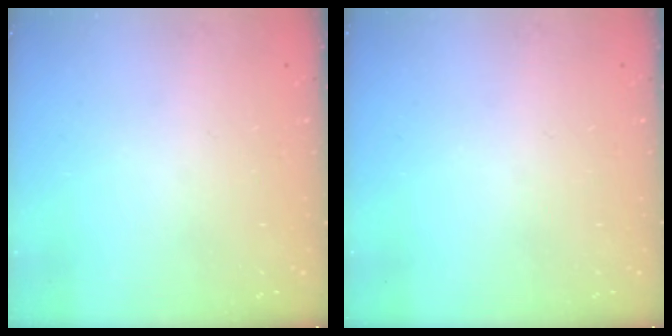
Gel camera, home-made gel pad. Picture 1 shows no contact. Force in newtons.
{"total": 0.0}